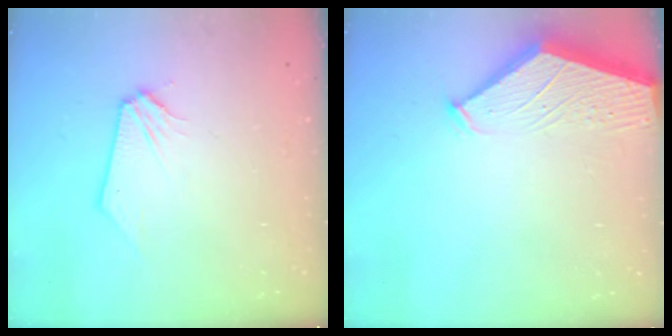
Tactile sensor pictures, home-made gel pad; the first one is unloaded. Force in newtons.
{"total": 3.0, "press": 3.0, "slide": 0.5}